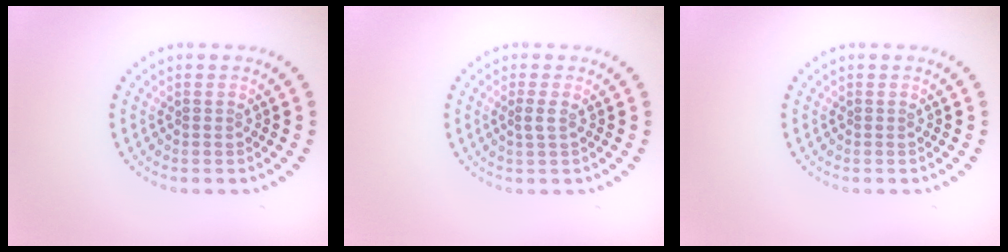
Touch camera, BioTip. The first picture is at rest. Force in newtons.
{"total": 0.9, "press": 0.8, "slide": 0.4}
{"total": 0.0}